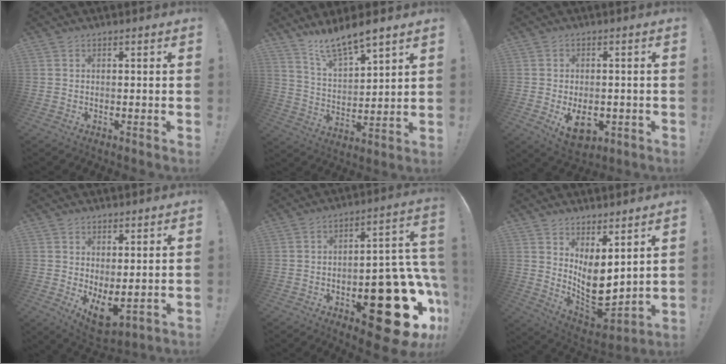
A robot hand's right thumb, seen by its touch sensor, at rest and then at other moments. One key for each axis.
{"total": 10.1, "fx": 9.2, "fy": 1.7, "fz": 3.9, "tx": -0.079, "ty": -0.068, "tz": 0.167}
{"total": 9.0, "fx": -2.3, "fy": 6.1, "fz": 6.2, "tx": -0.082, "ty": 0.001, "tz": -0.034}
{"total": 6.6, "fx": 0.8, "fy": 3.3, "fz": 5.6, "tx": -0.071, "ty": -0.027, "tz": 0.027}
{"total": 26.3, "fx": -9.4, "fy": 12.6, "fz": 21.1, "tx": -0.213, "ty": 0.051, "tz": -0.121}
{"total": 10.5, "fx": 1.7, "fy": 5.9, "fz": 8.5, "tx": -0.116, "ty": -0.045, "tz": 0.045}